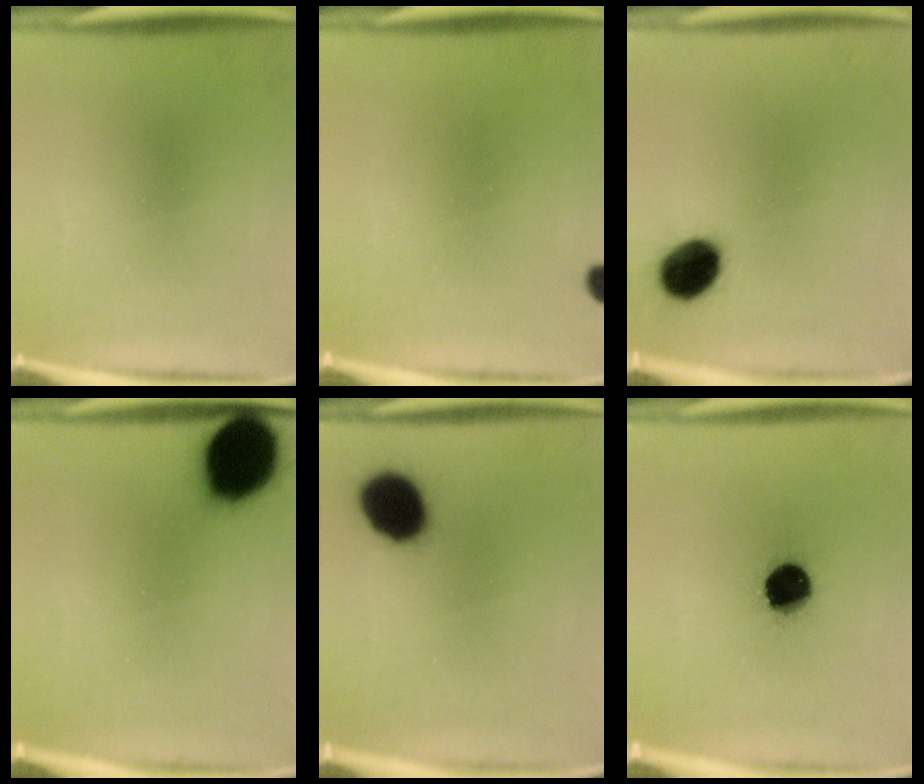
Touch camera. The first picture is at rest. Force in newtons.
{"total": 1.8}
{"total": 9.3}
{"total": 19.2}
{"total": 12.9}
{"total": 11.7}